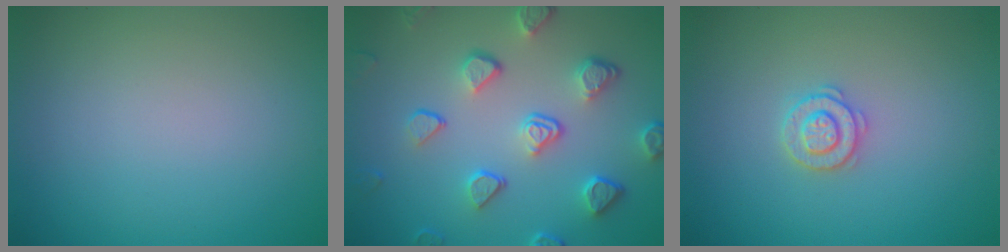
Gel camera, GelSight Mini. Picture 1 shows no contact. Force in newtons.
{"total": 5.2, "press": 4.0, "slide": 3.3}
{"total": 2.2, "press": 2.2, "slide": 0.3}